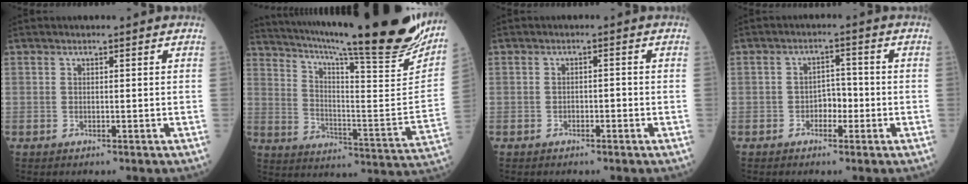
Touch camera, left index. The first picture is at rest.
{"total": 31.6, "force": [26.1, 1.8, 17.7], "torque": [-0.288, -0.088, 0.352]}
{"total": 0.9, "force": [-0.7, 0.3, 0.5], "torque": [-0.004, -0.001, -0.014]}
{"total": 2.9, "force": [-1.3, 1.8, 2.0], "torque": [-0.022, 0.006, -0.027]}